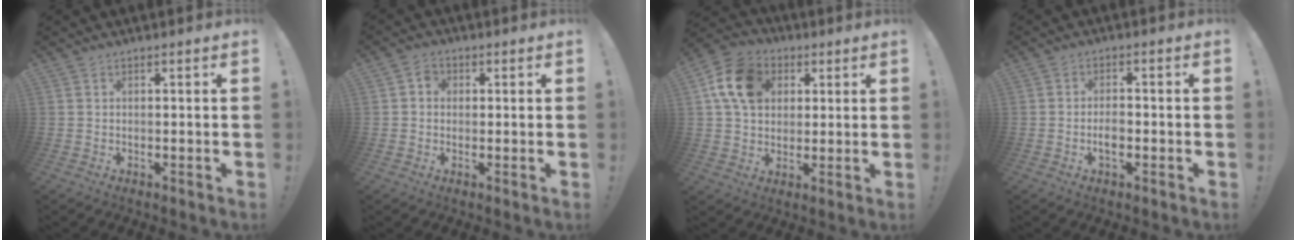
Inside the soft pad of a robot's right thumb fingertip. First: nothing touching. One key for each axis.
{"total": 3.3, "fx": 0.1, "fy": 2.9, "fz": 1.6, "tx": -0.022, "ty": 0.004, "tz": 0.003}
{"total": 14.5, "fx": 4.5, "fy": 11.2, "fz": 8.0, "tx": -0.131, "ty": -0.001, "tz": 0.092}
{"total": 3.7, "fx": -1.3, "fy": 1.7, "fz": 3.0, "tx": -0.050, "ty": 0.003, "tz": -0.026}